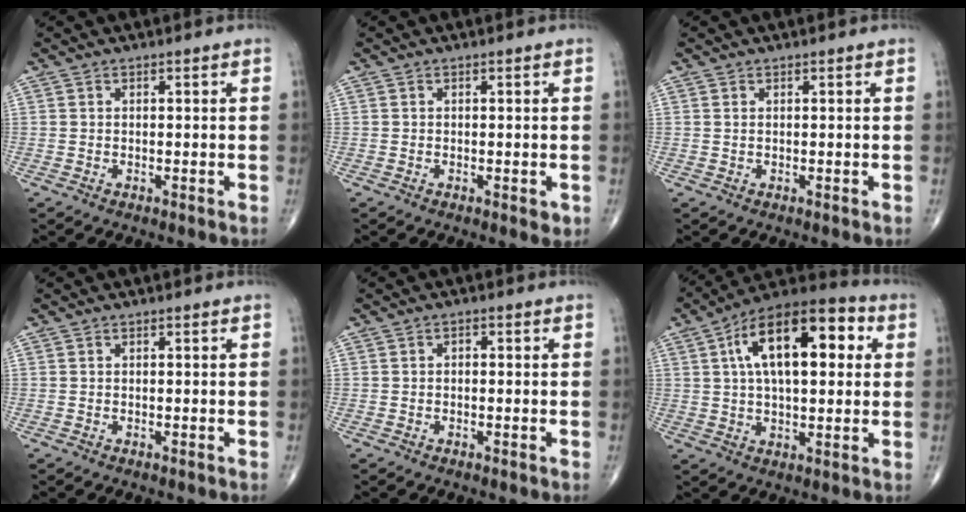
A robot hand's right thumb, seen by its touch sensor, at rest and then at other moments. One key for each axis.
{"total": 1.3, "fx": -0.4, "fy": 0.7, "fz": 1.1, "tx": -0.011, "ty": -0.002, "tz": -0.006}
{"total": 0.0}
{"total": 0.0}
{"total": 1.0, "fx": 0.0, "fy": 0.6, "fz": 0.7, "tx": -0.005, "ty": 0.005, "tz": -0.005}
{"total": 20.0, "fx": 5.1, "fy": 9.4, "fz": 16.9, "tx": -0.249, "ty": 0.022, "tz": 0.070}